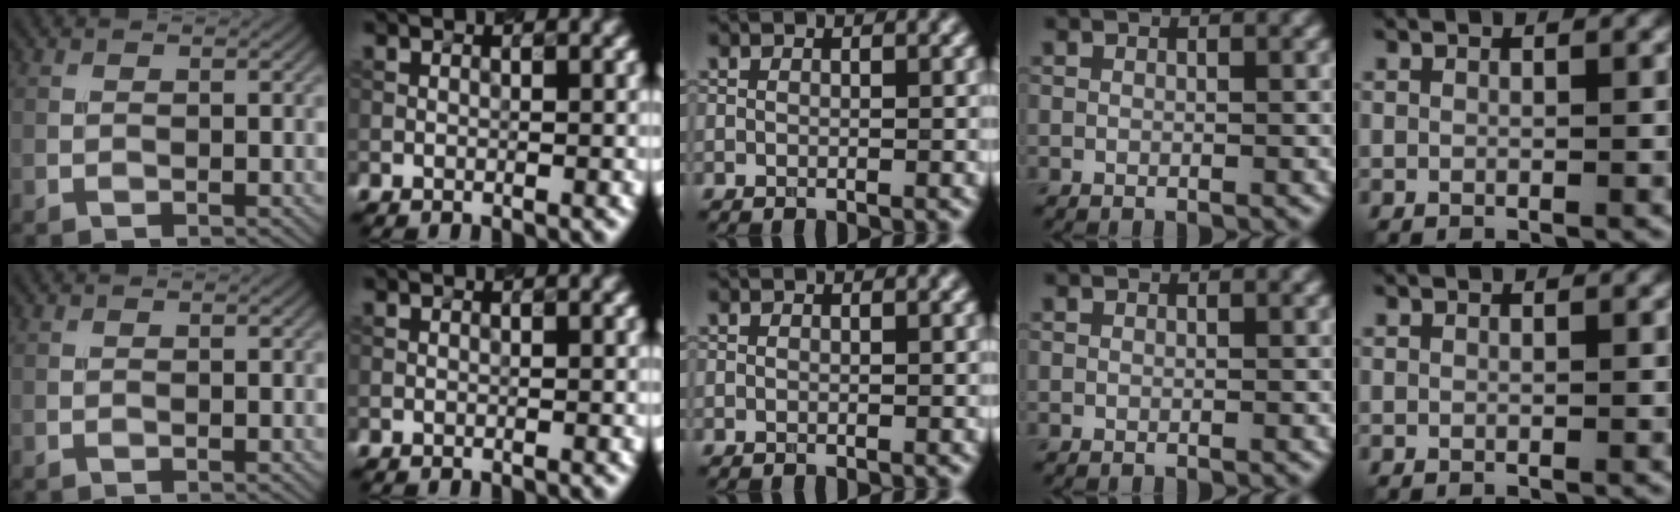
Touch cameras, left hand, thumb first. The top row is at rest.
{}